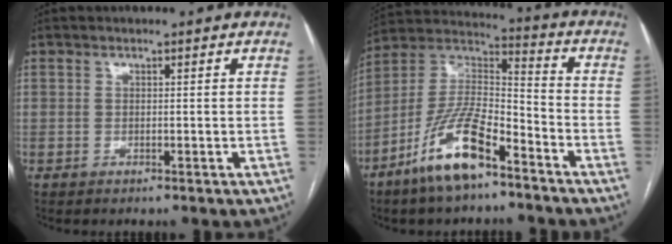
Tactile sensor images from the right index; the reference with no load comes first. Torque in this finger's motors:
{"motor_torque": [0.27, -0.53, 0.22, 0.04]}